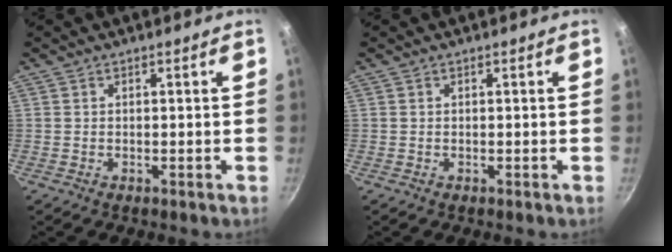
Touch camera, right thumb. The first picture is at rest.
{"total": 0.0}